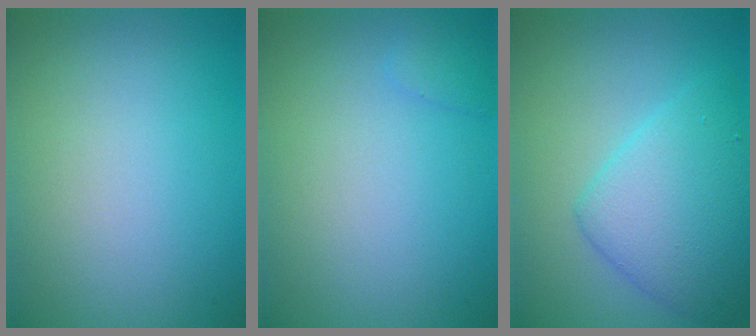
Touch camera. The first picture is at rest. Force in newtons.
{"total": 0.8, "press": 0.8, "slide": 0.0}
{"total": 5.4, "press": 5.4, "slide": 0.2}